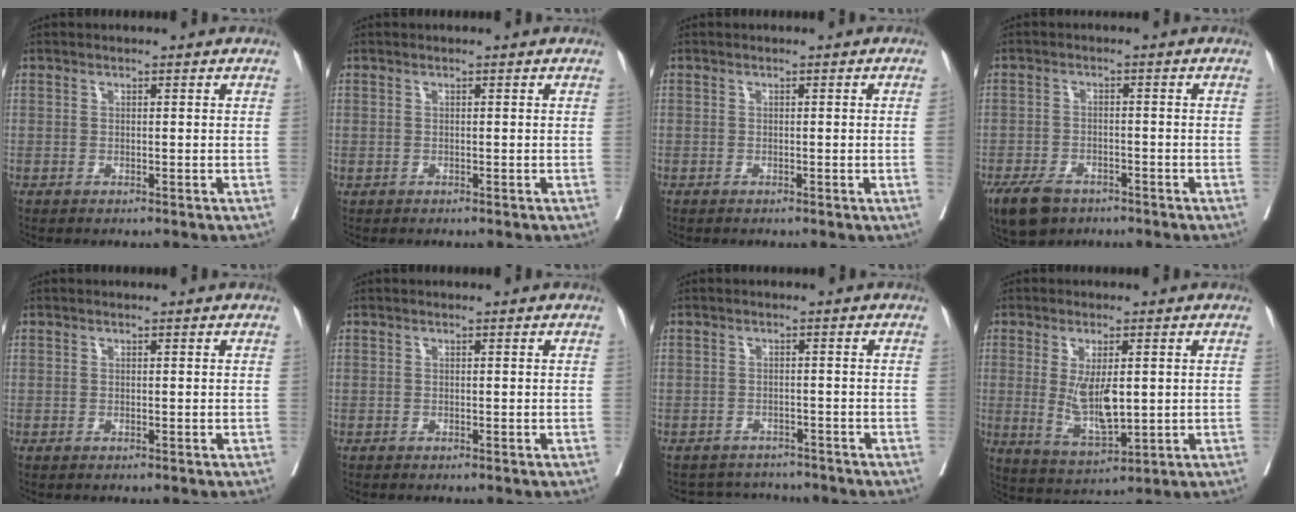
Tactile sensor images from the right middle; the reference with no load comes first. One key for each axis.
{"total": 0.0}
{"total": 1.3, "fx": -0.1, "fy": -0.6, "fz": 1.2, "tx": -0.018, "ty": -0.003, "tz": -0.001}
{"total": 6.9, "fx": -4.9, "fy": 3.7, "fz": 3.2, "tx": -0.061, "ty": -0.005, "tz": -0.080}
{"total": 0.0}
{"total": 0.0}
{"total": 5.0, "fx": -4.8, "fy": 1.2, "fz": -0.4, "tx": 0.005, "ty": 0.011, "tz": -0.064}
{"total": 7.7, "fx": 0.5, "fy": 2.3, "fz": 7.3, "tx": -0.147, "ty": -0.017, "tz": 0.019}